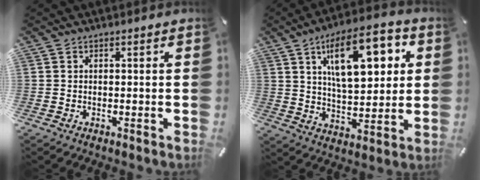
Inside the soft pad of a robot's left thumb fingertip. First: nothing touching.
{"total": 18.1, "force": [7.8, 8.4, 14.0], "torque": [-0.214, -0.013, 0.125]}